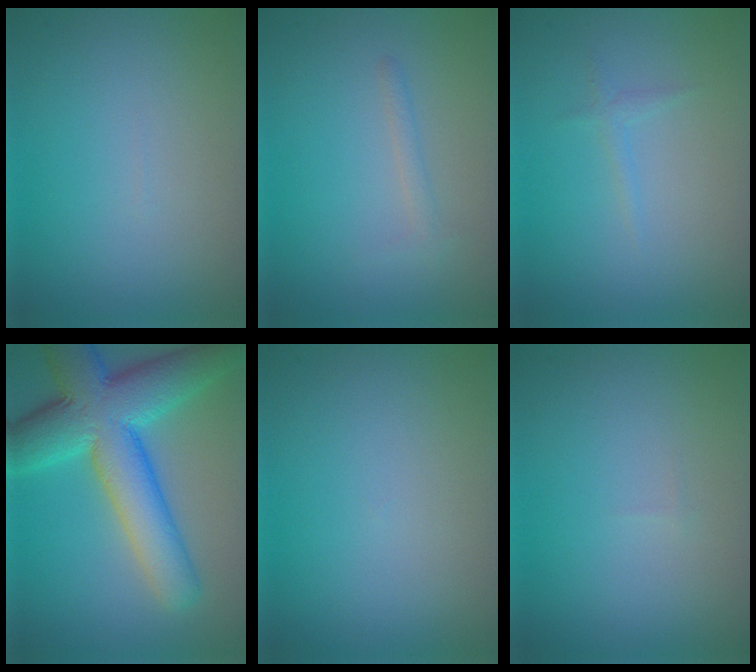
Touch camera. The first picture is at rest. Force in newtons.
{"total": 1.0, "press": 1.0, "slide": 0.0}
{"total": 0.8, "press": 0.8, "slide": 0.1}
{"total": 10.8, "press": 10.8, "slide": 0.6}
{"total": 0.0}
{"total": 0.0}